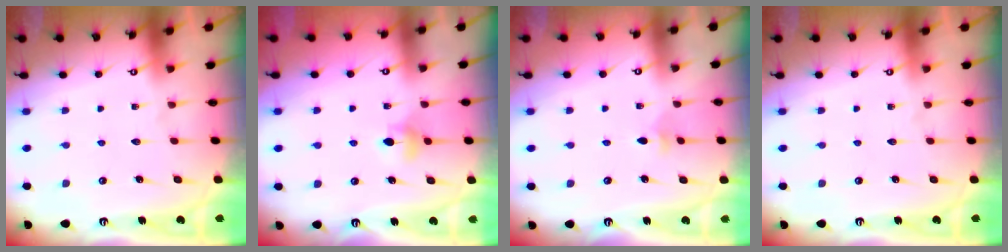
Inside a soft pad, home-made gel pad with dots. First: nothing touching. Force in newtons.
{"total": 4.6, "press": 4.5, "slide": 0.9}
{"total": 3.3, "press": 3.2, "slide": 0.8}
{"total": 0.0}